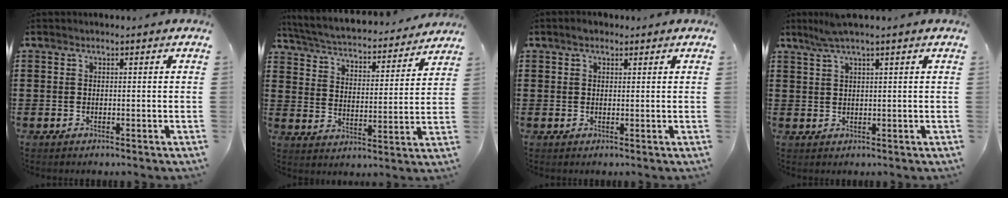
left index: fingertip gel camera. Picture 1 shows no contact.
{"total": 3.7, "force": [3.6, 0.1, 0.9], "torque": [-0.039, -0.033, 0.053]}
{"total": 1.7, "force": [1.2, 0.9, 0.8], "torque": [-0.018, 0.005, 0.023]}
{"total": 2.6, "force": [1.7, -0.3, 1.9], "torque": [-0.041, 0.001, 0.030]}